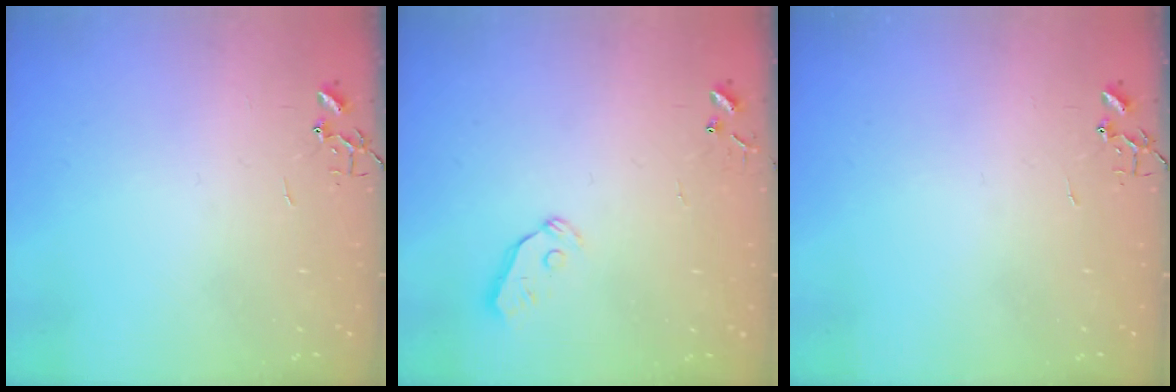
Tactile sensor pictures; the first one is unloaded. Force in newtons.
{"total": 3.0, "press": 3.0, "slide": 0.3}
{"total": 0.0}